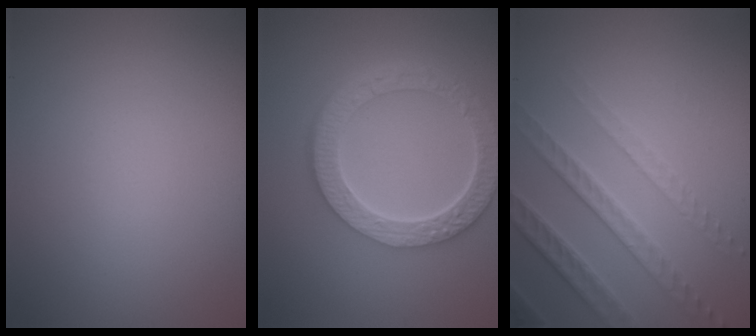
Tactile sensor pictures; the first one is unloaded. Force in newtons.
{"total": 6.5, "press": 5.0, "slide": 4.1}
{"total": 4.4, "press": 3.3, "slide": 2.9}